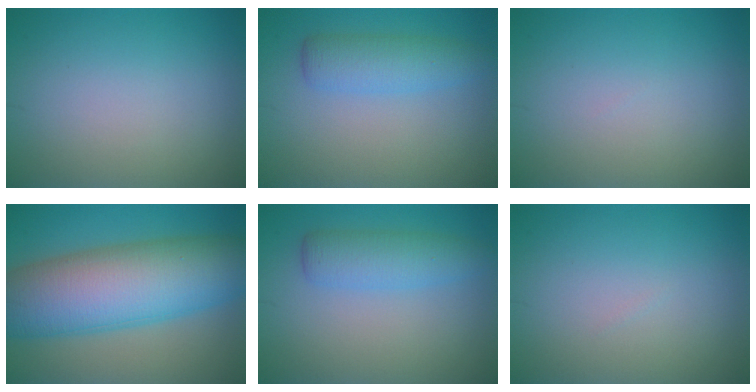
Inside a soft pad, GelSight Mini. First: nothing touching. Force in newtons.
{"total": 3.4, "press": 3.4, "slide": 0.1}
{"total": 0.0}
{"total": 13.0, "press": 13.0, "slide": 0.1}
{"total": 3.4, "press": 3.4, "slide": 0.1}
{"total": 0.0}